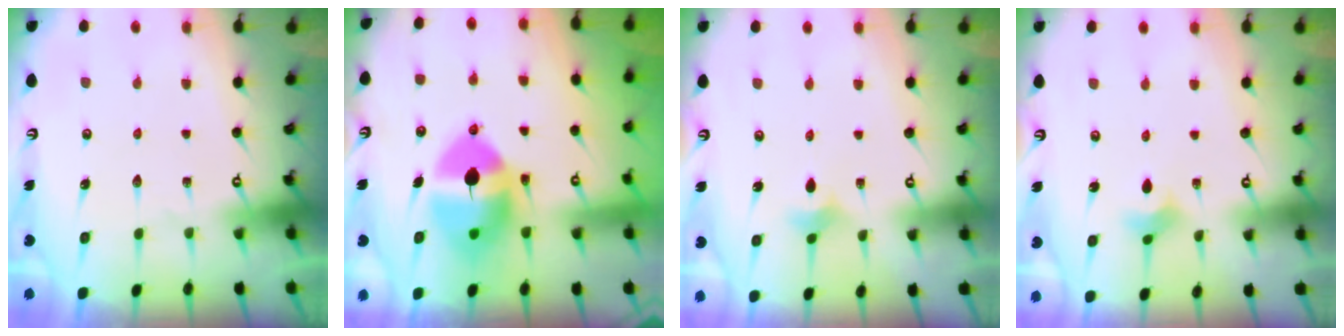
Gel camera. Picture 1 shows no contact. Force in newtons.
{"total": 13.7, "press": 13.5, "slide": 2.3}
{"total": 2.9, "press": 2.9, "slide": 0.5}
{"total": 2.6, "press": 2.5, "slide": 0.6}